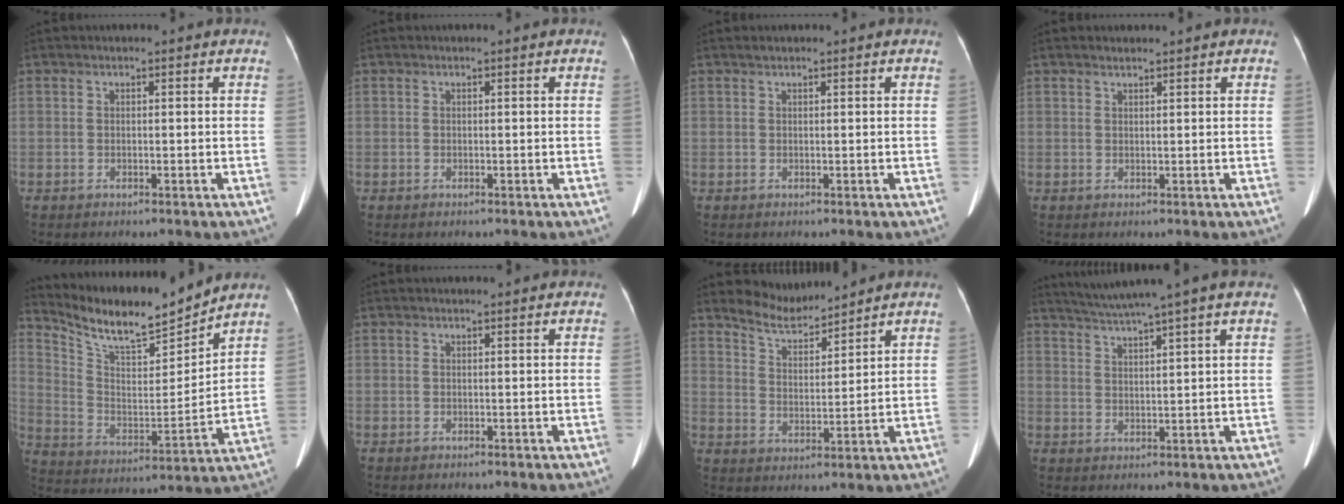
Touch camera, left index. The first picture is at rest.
{"total": 0.0}
{"total": 0.0}
{"total": 0.7, "force": [0.6, 0.1, 0.2], "torque": [-0.008, -0.001, 0.015]}
{"total": 14.2, "force": [13.3, 0.9, 5.0], "torque": [-0.107, -0.018, 0.239]}
{"total": 1.4, "force": [1.3, 0.2, 0.4], "torque": [-0.011, 0.014, 0.016]}
{"total": 5.7, "force": [5.6, 0.8, 0.5], "torque": [-0.019, -0.005, 0.113]}
{"total": 8.0, "force": [6.6, -2.0, 3.9], "torque": [-0.069, 0.014, 0.103]}